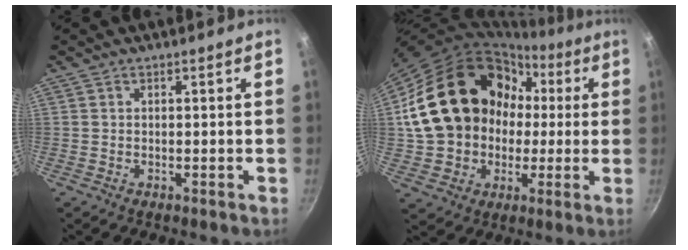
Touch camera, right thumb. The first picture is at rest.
{"total": 22.9, "force": [2.3, 18.5, 13.3], "torque": [-0.202, 0.052, 0.055]}